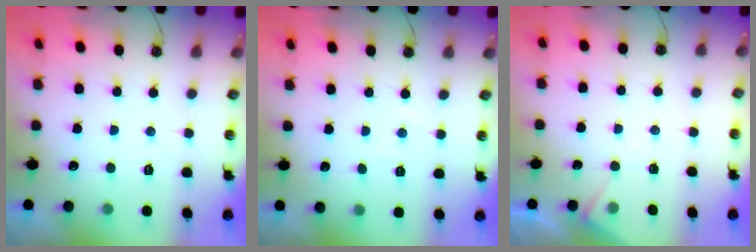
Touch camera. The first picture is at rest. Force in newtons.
{"total": 2.7, "press": 2.6, "slide": 0.5}
{"total": 6.0, "press": 6.0, "slide": 0.9}